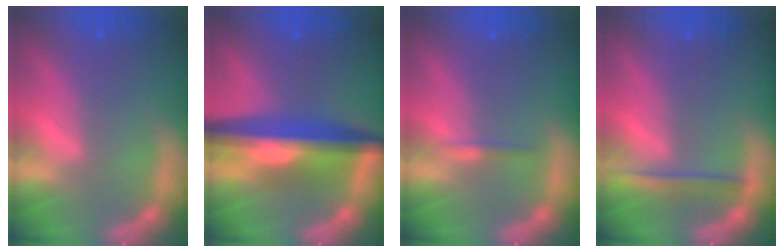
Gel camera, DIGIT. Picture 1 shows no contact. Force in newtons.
{"total": 9.6}
{"total": 0.9}
{"total": 2.5}